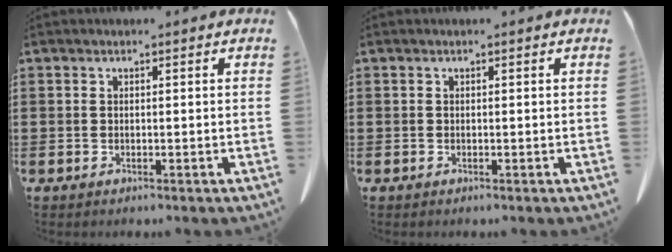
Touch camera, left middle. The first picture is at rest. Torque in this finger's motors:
{"motor_torque": [-0.06, 0.01, 0.00, 0.00]}